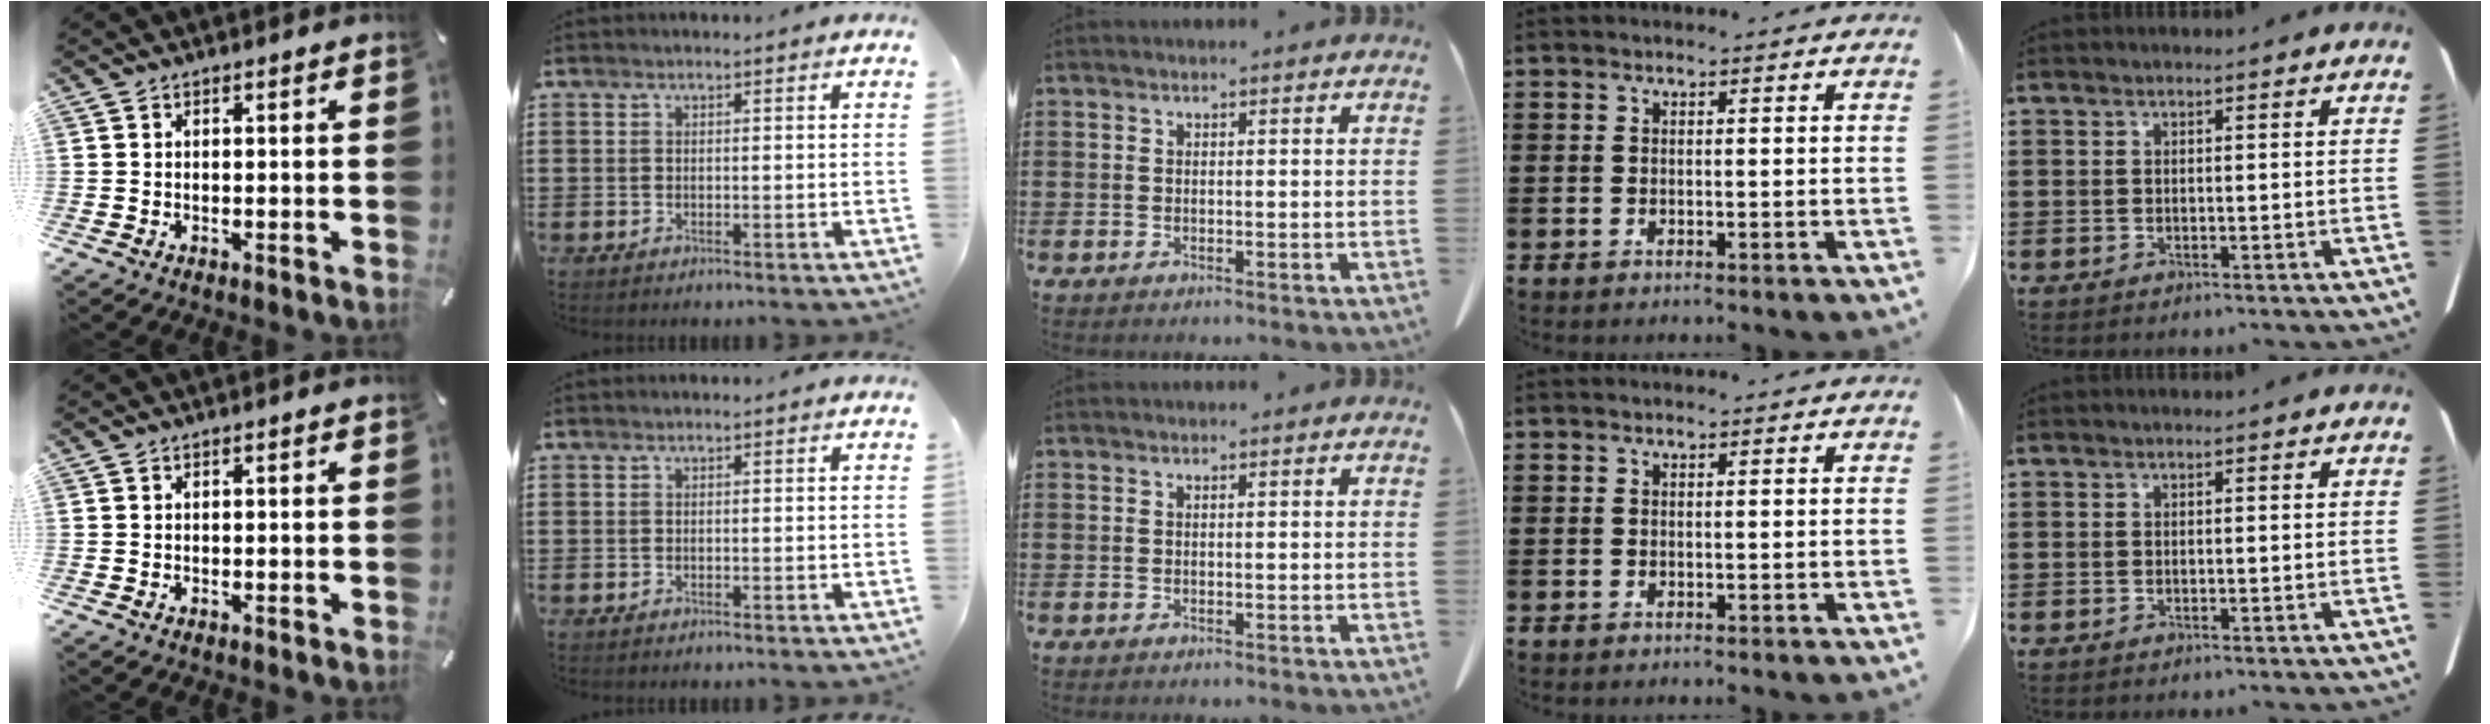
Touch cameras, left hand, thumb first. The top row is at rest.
{}